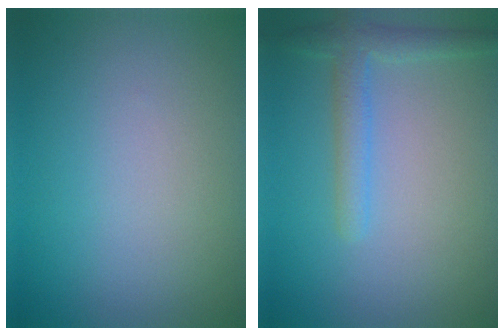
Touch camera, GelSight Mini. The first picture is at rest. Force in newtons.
{"total": 2.6, "press": 2.6, "slide": 0.2}